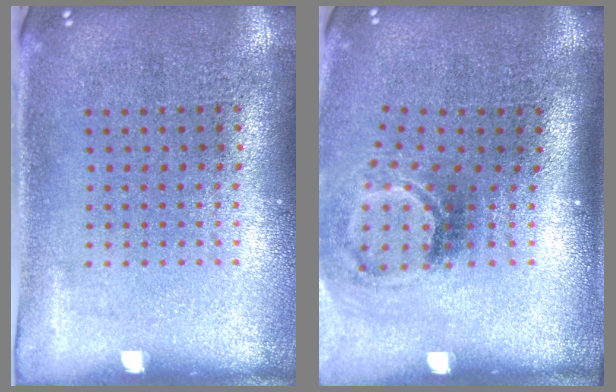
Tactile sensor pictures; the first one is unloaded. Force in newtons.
{"total": 2.1, "press": 1.3, "slide": 1.6}